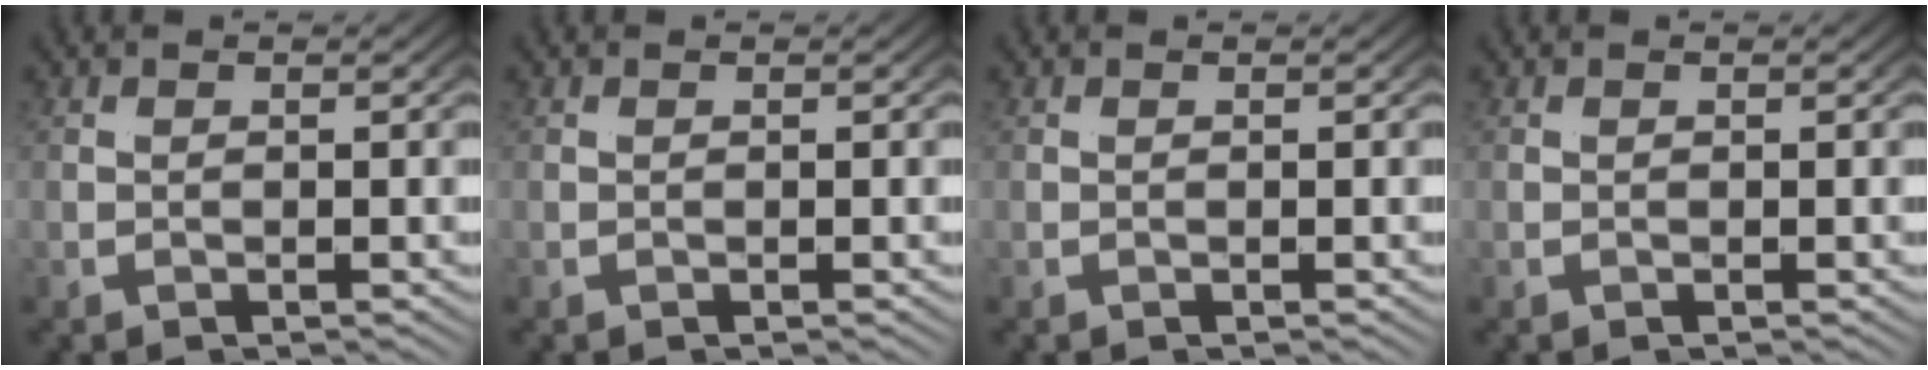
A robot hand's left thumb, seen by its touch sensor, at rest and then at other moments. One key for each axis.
{"total": 0.0}
{"total": 0.0}
{"total": 0.0}